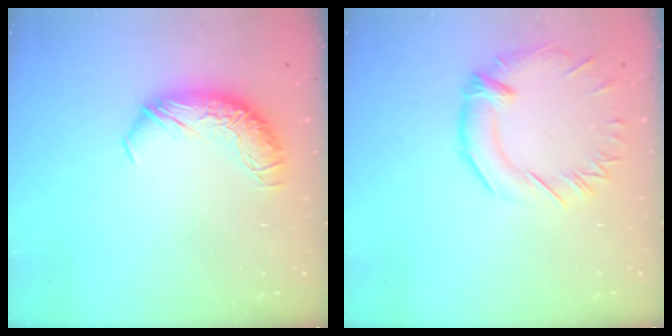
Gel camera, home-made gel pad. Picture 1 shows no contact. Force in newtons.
{"total": 1.5, "press": 0.5, "slide": 1.4}